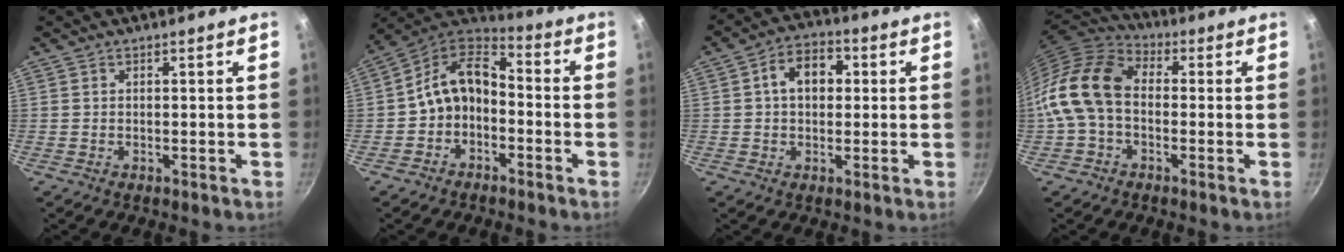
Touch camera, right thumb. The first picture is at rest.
{"total": 11.0, "force": [-2.4, 7.7, 7.5], "torque": [-0.118, 0.060, -0.058]}
{"total": 8.4, "force": [1.3, 6.0, 5.7], "torque": [-0.058, 0.018, 0.009]}
{"total": 14.5, "force": [-1.0, 10.2, 10.2], "torque": [-0.184, 0.037, -0.042]}